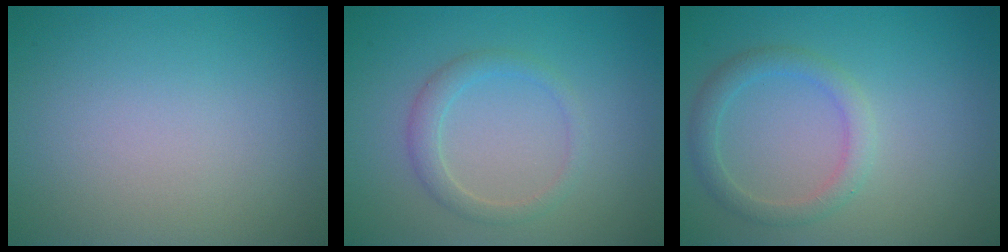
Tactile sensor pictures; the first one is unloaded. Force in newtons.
{"total": 2.0, "press": 2.0, "slide": 0.1}
{"total": 2.3, "press": 2.3, "slide": 0.1}